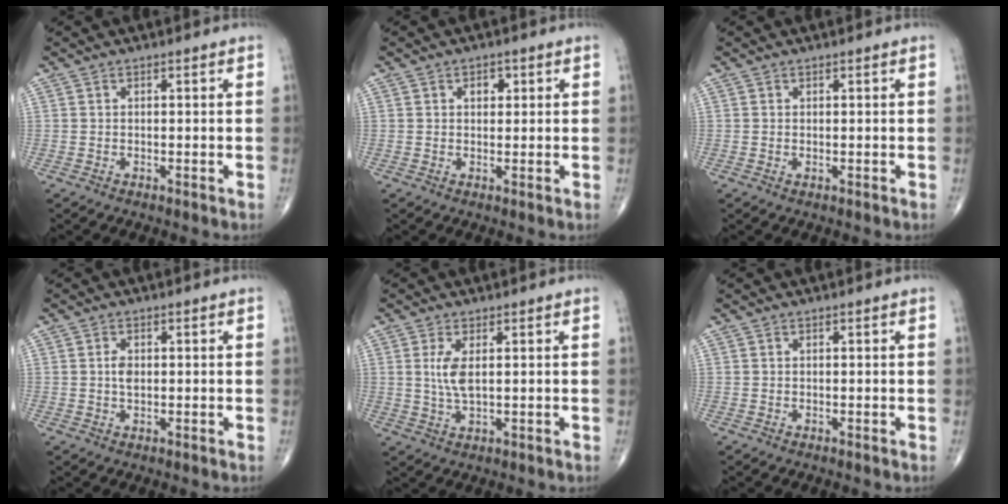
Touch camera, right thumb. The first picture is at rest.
{"total": 2.2, "force": [0.9, 1.6, 1.3], "torque": [-0.007, -0.001, 0.010]}
{"total": 0.0}
{"total": 2.0, "force": [0.2, 1.2, 1.6], "torque": [-0.028, 0.000, 0.004]}
{"total": 4.3, "force": [0.9, 1.5, 3.9], "torque": [-0.089, -0.009, 0.024]}
{"total": 0.0}